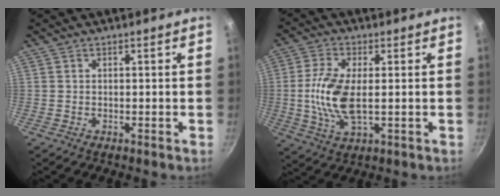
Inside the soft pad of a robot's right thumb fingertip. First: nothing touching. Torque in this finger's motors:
{"motor_torque": [-0.03, 0.11, 0.39, 0.02, 0.15]}